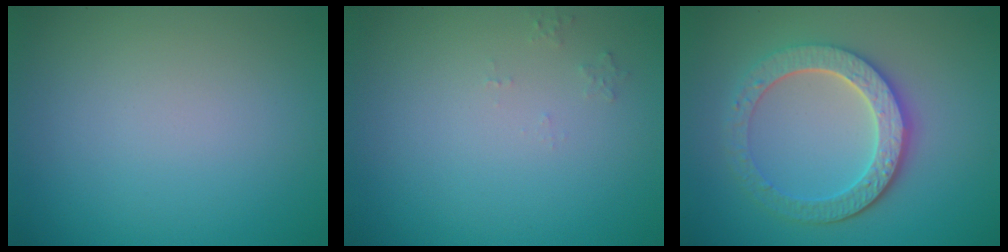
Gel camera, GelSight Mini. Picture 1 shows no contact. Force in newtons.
{"total": 0.8, "press": 0.7, "slide": 0.2}
{"total": 5.2, "press": 4.4, "slide": 2.8}